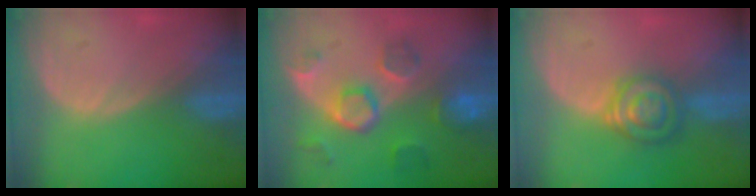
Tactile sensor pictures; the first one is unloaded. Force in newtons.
{"total": 8.6, "press": 7.7, "slide": 3.8}
{"total": 6.4, "press": 5.8, "slide": 2.8}